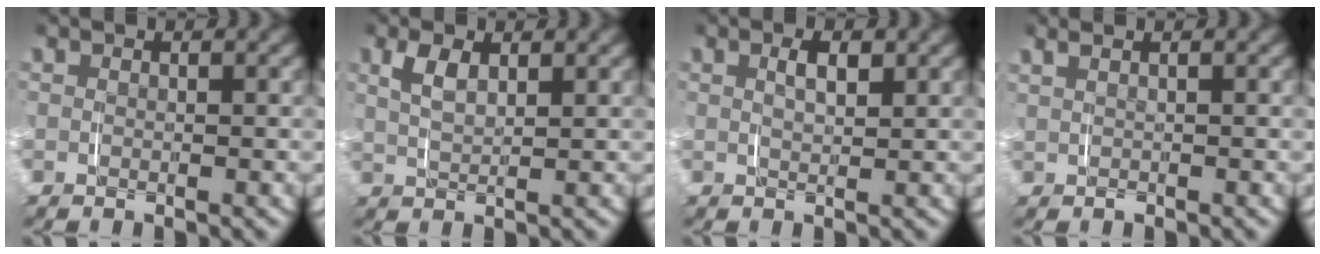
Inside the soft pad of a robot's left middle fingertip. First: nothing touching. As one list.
[{"total": 2.6, "force": [1.3, 1.0, 2.0], "torque": [-0.042, -0.001, 0.027]}, {"total": 2.0, "force": [0.8, 0.7, 1.7], "torque": [-0.024, 0.001, 0.014]}, {"total": 1.7, "force": [0.9, 0.8, 1.2], "torque": [-0.015, 0.006, 0.016]}]